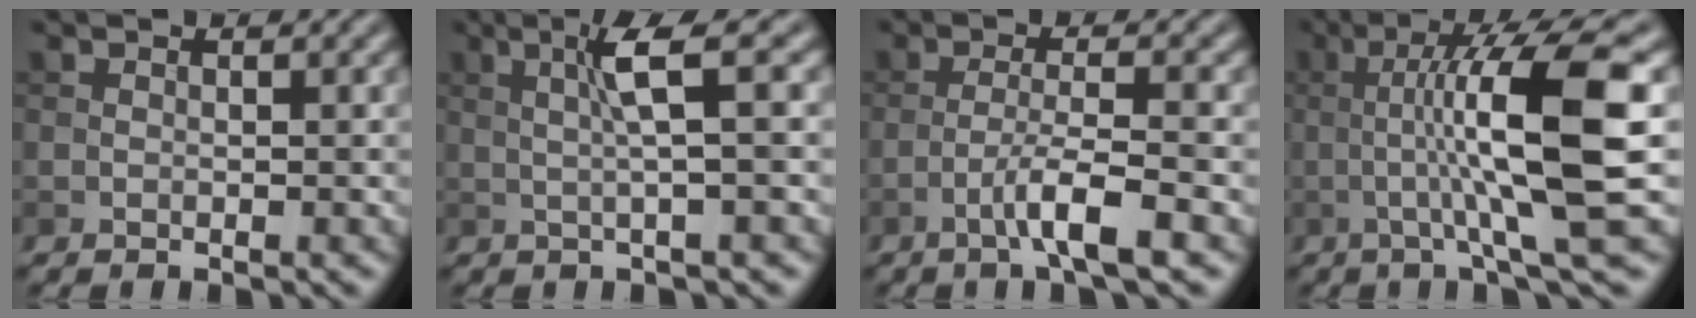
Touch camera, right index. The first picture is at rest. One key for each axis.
{"total": 3.8, "fx": 0.7, "fy": 0.2, "fz": 3.8, "tx": -0.069, "ty": 0.010, "tz": 0.012}
{"total": 4.1, "fx": -2.0, "fy": 0.3, "fz": 3.6, "tx": -0.065, "ty": 0.008, "tz": -0.044}
{"total": 10.5, "fx": -0.5, "fy": 1.4, "fz": 10.4, "tx": -0.149, "ty": 0.012, "tz": -0.009}